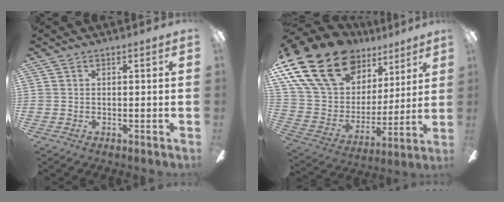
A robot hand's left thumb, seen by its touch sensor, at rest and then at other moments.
{"total": 24.5, "force": [15.1, 14.7, 12.6], "torque": [-0.258, -0.082, 0.291]}